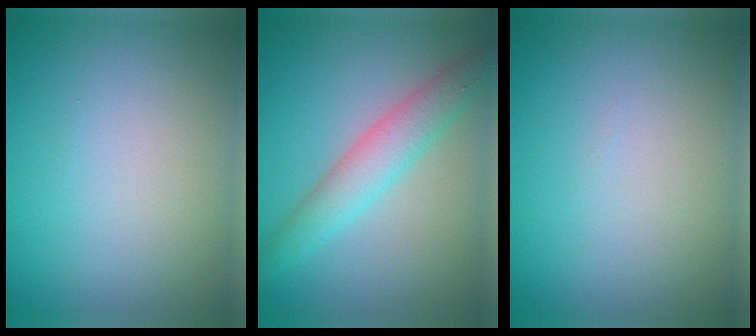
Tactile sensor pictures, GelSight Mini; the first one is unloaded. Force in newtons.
{"total": 3.7, "press": 3.7, "slide": 0.1}
{"total": 0.0}